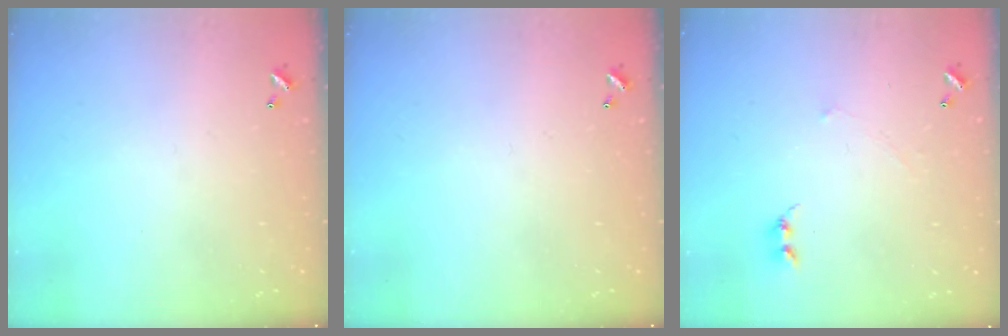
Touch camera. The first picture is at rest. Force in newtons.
{"total": 0.0}
{"total": 1.7, "press": 1.6, "slide": 0.4}